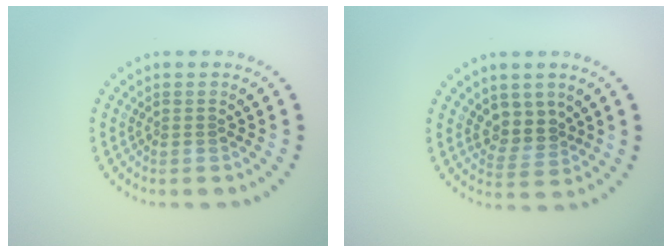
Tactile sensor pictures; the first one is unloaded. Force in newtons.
{"total": 2.6, "press": 2.2, "slide": 1.5}